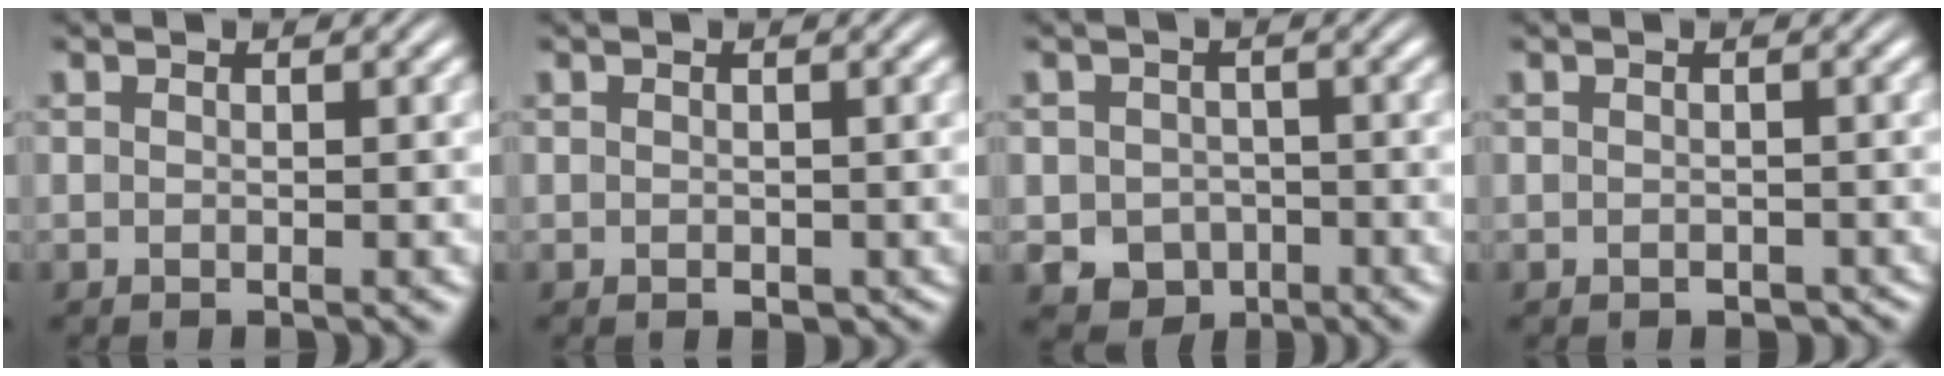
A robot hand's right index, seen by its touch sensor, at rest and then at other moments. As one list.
[{"total": 1.1, "force": [-0.7, 0.7, 0.5], "torque": [-0.007, -0.012, -0.004]}, {"total": 7.6, "force": [-3.2, 6.6, 2.0], "torque": [-0.033, -0.038, -0.046]}, {"total": 1.2, "force": [-1.1, 0.5, 0.2], "torque": [-0.005, -0.011, -0.010]}]